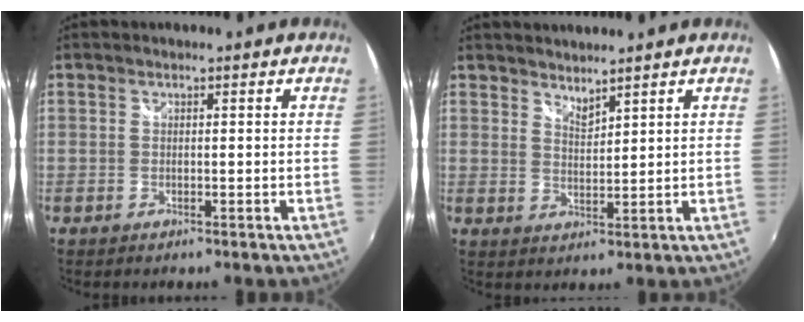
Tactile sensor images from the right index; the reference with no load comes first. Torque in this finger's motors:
{"motor_torque": [-0.03, -0.01, -0.02, 0.00]}